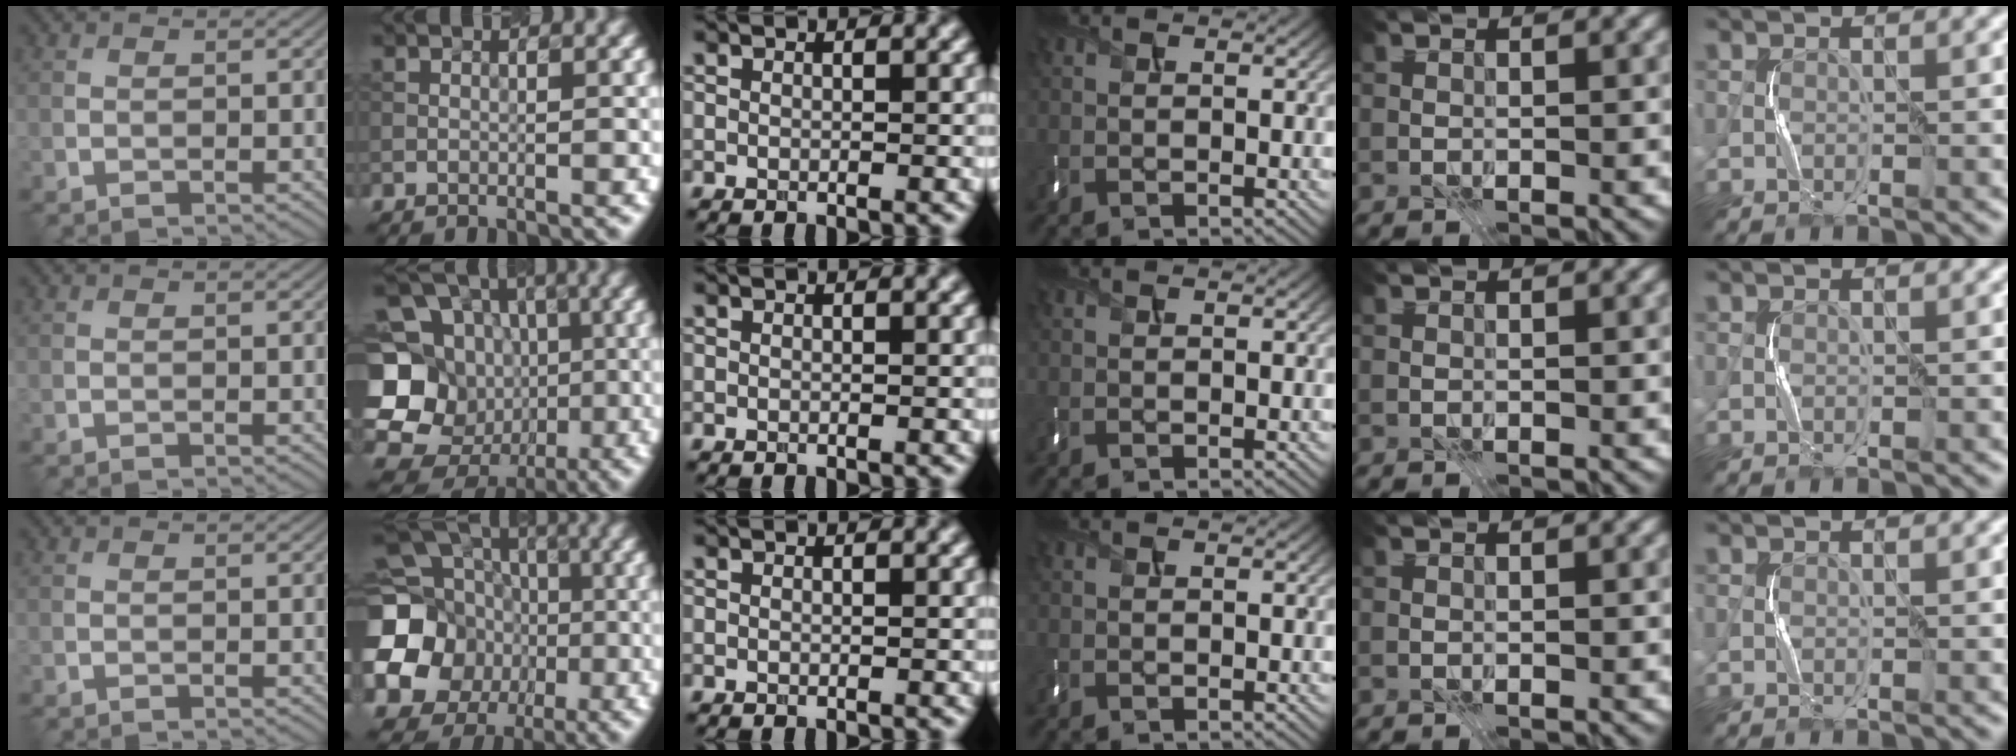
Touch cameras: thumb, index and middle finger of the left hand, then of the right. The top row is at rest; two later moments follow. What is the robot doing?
{"motion": "press", "object": "keyboard"}